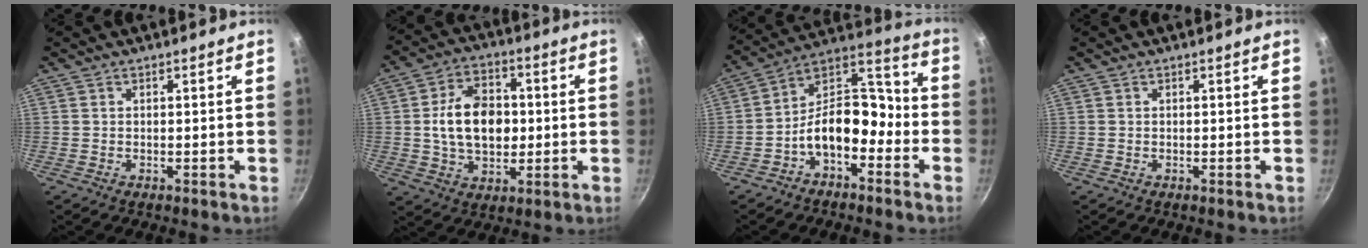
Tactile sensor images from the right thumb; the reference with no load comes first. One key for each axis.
{"total": 13.6, "fx": 0.3, "fy": 9.4, "fz": 9.8, "tx": -0.134, "ty": 0.012, "tz": 0.003}
{"total": 13.4, "fx": -5.2, "fy": 8.1, "fz": 9.2, "tx": -0.112, "ty": 0.078, "tz": -0.105}
{"total": 0.0}